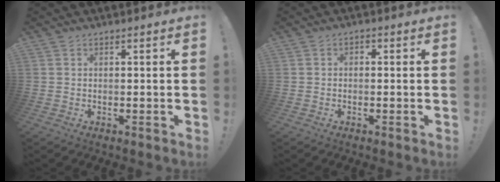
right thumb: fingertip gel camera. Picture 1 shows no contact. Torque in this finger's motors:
{"motor_torque": [-0.09, 0.03, -0.06, 0.12, 0.04]}